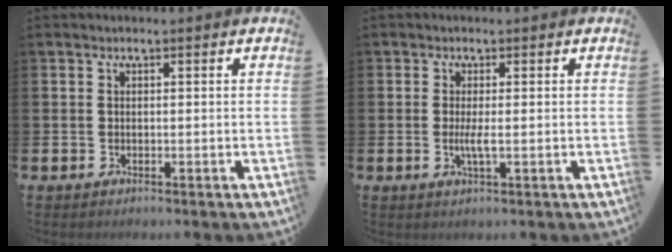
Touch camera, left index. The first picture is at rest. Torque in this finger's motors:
{"motor_torque": [0.56, 0.25, 0.09, 0.06]}